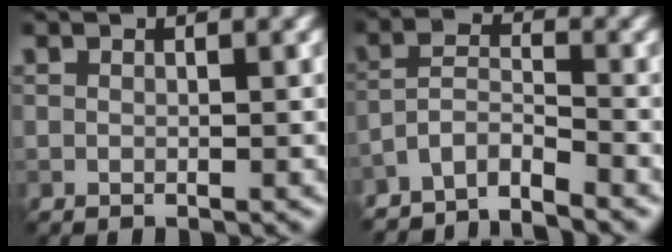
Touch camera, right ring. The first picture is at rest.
{"total": 4.0, "force": [-3.7, 0.6, 1.4], "torque": [-0.025, 0.001, -0.080]}